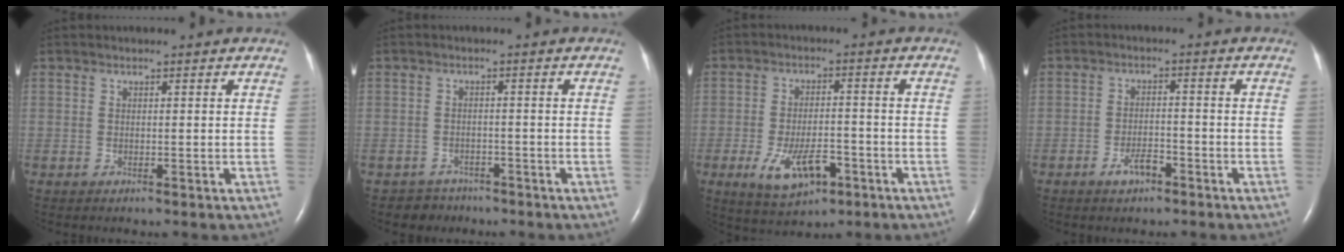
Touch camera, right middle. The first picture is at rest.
{"total": 3.1, "force": [-2.3, 1.9, -0.7], "torque": [0.008, 0.008, -0.038]}
{"total": 8.3, "force": [-3.8, 3.6, 6.4], "torque": [-0.122, -0.008, -0.057]}
{"total": 3.5, "force": [-2.3, 1.4, 2.2], "torque": [-0.043, 0.003, -0.040]}